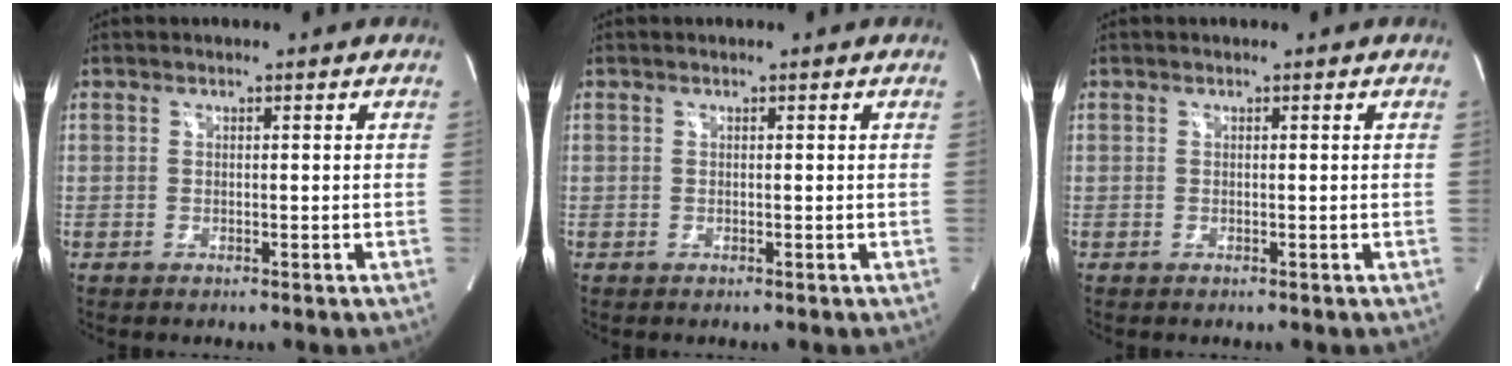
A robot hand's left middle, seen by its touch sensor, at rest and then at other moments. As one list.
[{"total": 0.0}, {"total": 0.0}]